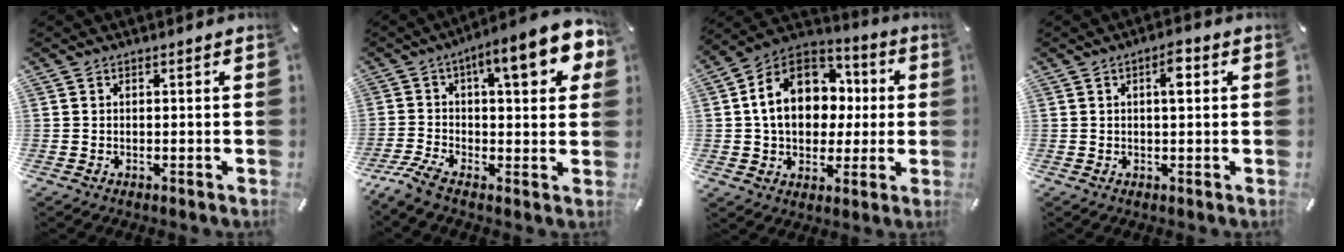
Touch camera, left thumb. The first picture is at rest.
{"total": 16.4, "force": [4.6, 5.6, 14.7], "torque": [-0.211, -0.021, 0.067]}
{"total": 16.6, "force": [1.8, 13.3, 9.8], "torque": [-0.182, 0.004, 0.035]}
{"total": 4.1, "force": [1.2, 1.3, 3.7], "torque": [-0.053, -0.001, 0.012]}